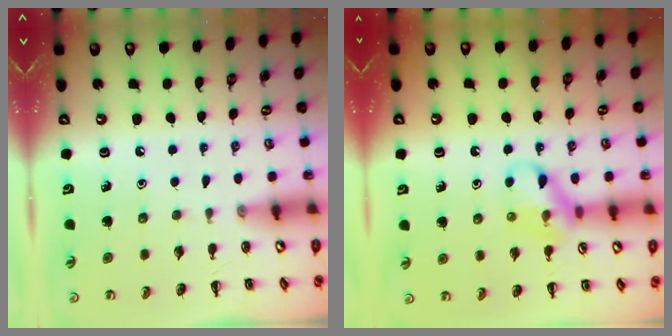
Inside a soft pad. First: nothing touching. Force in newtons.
{"total": 11.2, "press": 11.1, "slide": 1.0}